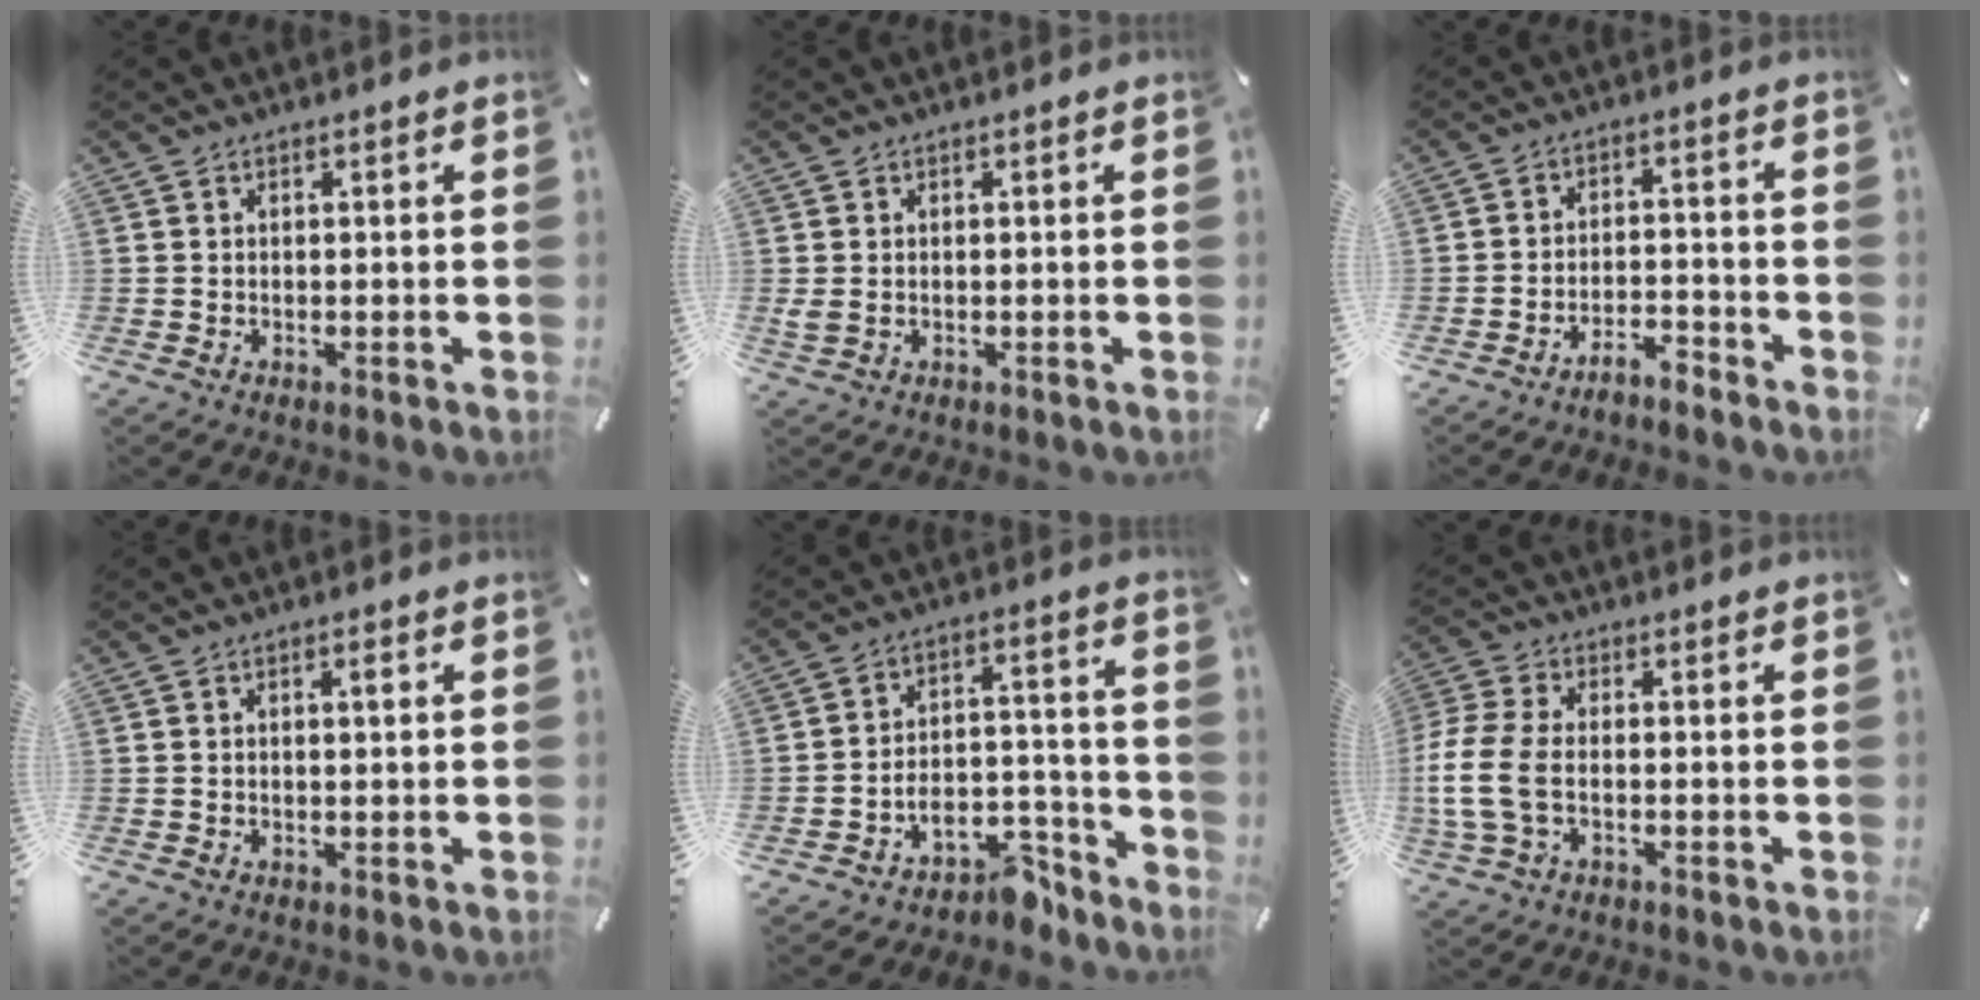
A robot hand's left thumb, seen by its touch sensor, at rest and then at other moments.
{"total": 1.4, "force": [0.1, 1.0, 0.9], "torque": [-0.019, 0.002, 0.003]}
{"total": 4.8, "force": [-4.5, 1.2, 0.9], "torque": [-0.011, 0.028, -0.086]}
{"total": 1.4, "force": [0.3, 0.5, 1.3], "torque": [-0.017, 0.000, 0.002]}
{"total": 9.2, "force": [-6.0, 6.0, 3.5], "torque": [-0.025, 0.029, -0.101]}
{"total": 9.3, "force": [-1.8, 5.5, 7.2], "torque": [-0.162, -0.002, -0.030]}